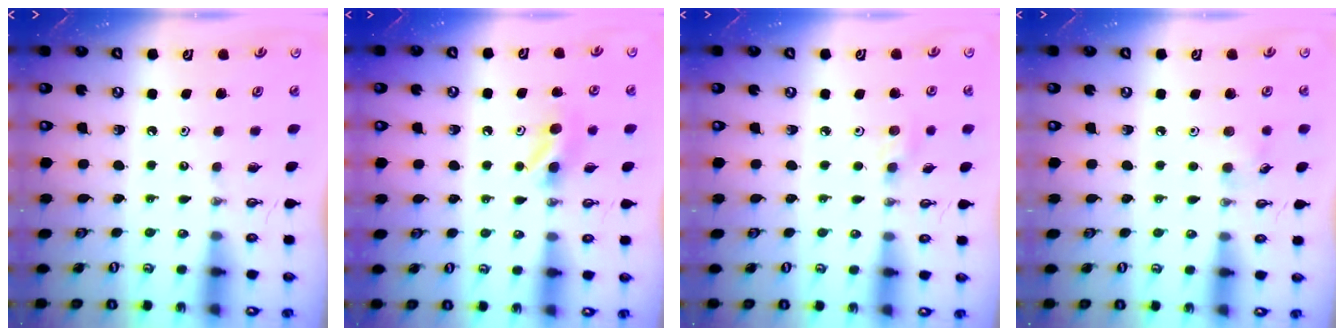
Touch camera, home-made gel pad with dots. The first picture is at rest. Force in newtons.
{"total": 5.7, "press": 5.5, "slide": 1.5}
{"total": 2.6, "press": 2.5, "slide": 0.8}
{"total": 5.4, "press": 5.2, "slide": 1.4}